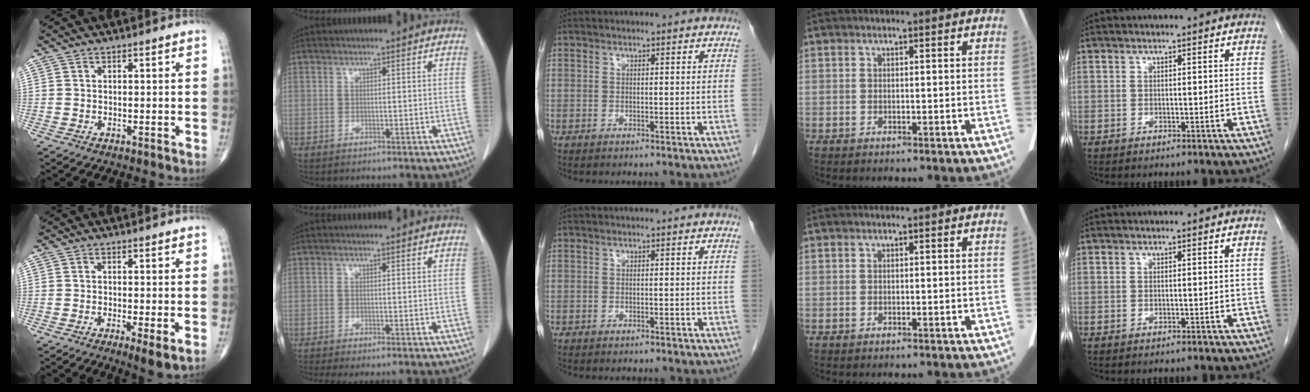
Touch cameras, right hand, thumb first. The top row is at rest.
{"thumb": {"total": 3.9, "force": [-1.2, 0.7, 3.7], "torque": [-0.068, -0.013, -0.024]}, "index": {"total": 2.3, "force": [-0.9, 0.5, 2.0], "torque": [-0.036, -0.007, -0.013]}}